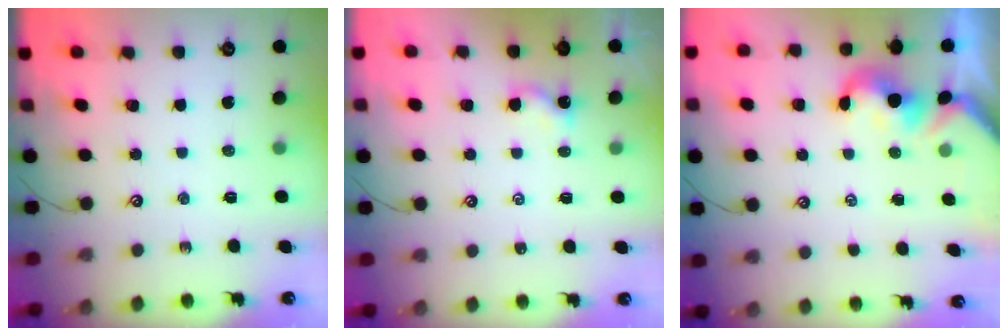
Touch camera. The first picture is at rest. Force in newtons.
{"total": 0.0}
{"total": 0.0}